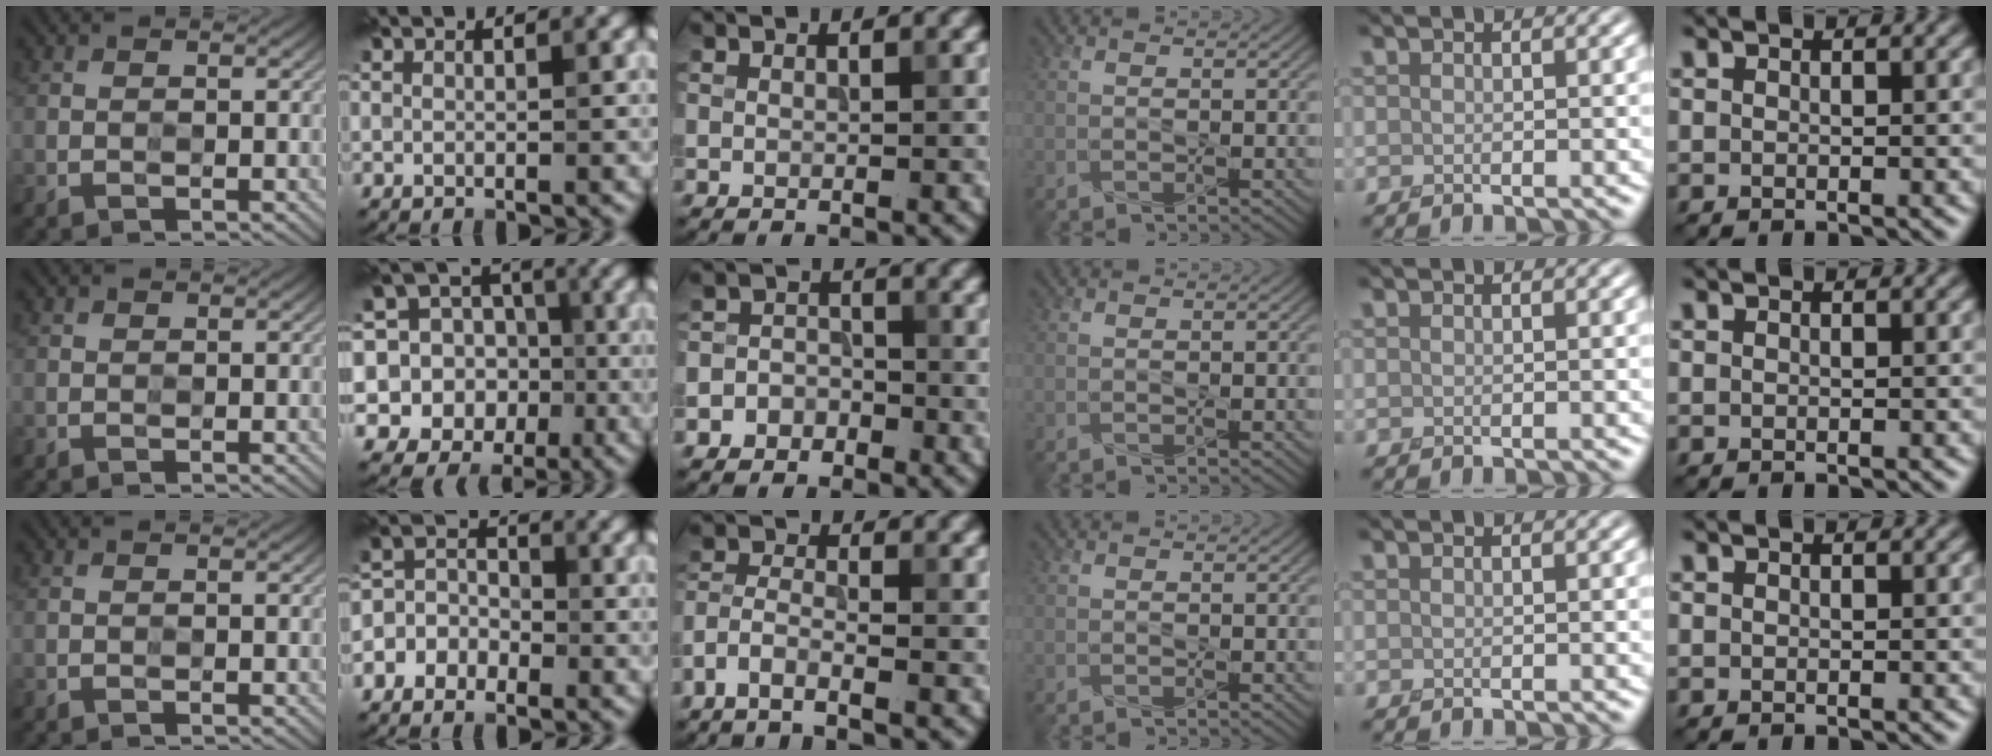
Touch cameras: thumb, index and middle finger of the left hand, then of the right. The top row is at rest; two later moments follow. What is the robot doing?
{"motion": "press", "object": "memory foam"}